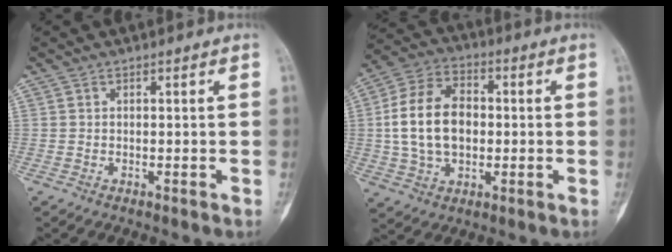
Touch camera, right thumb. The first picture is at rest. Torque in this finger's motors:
{"motor_torque": [0.17, 0.52, 0.93, -0.68, 0.40]}